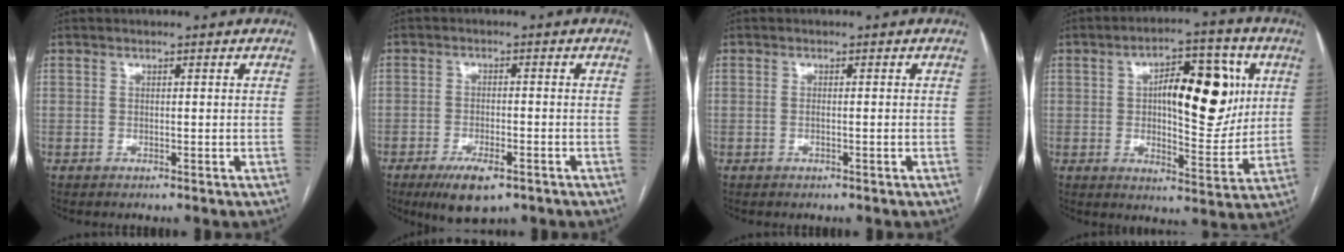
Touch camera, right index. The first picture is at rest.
{"total": 6.6, "force": [-4.1, 2.2, 4.7], "torque": [-0.082, -0.010, -0.060]}
{"total": 1.0, "force": [-0.2, 0.1, 1.0], "torque": [-0.019, 0.000, -0.001]}
{"total": 14.5, "force": [3.0, 5.4, 13.1], "torque": [-0.188, 0.023, 0.049]}